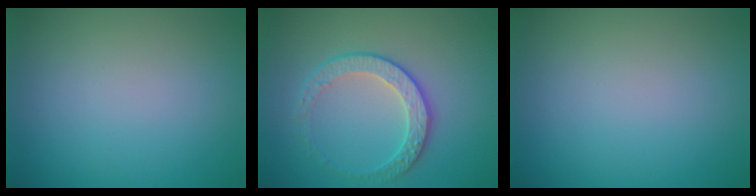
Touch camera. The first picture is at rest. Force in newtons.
{"total": 2.8, "press": 2.4, "slide": 1.4}
{"total": 0.0}